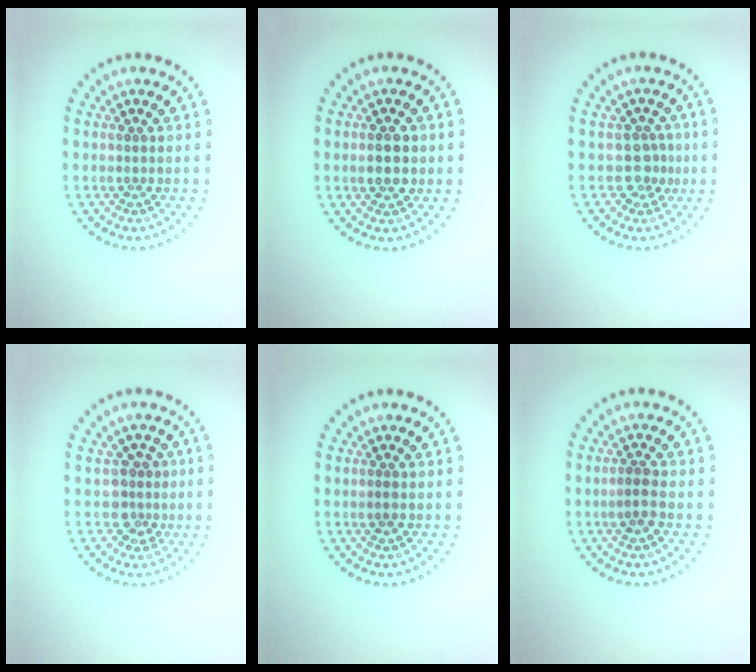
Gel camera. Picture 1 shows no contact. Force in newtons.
{"total": 2.3, "press": 2.3, "slide": 0.2}
{"total": 2.0, "press": 1.6, "slide": 1.3}
{"total": 2.4, "press": 1.9, "slide": 1.4}
{"total": 0.8, "press": 0.8, "slide": 0.2}
{"total": 1.7, "press": 1.6, "slide": 0.5}